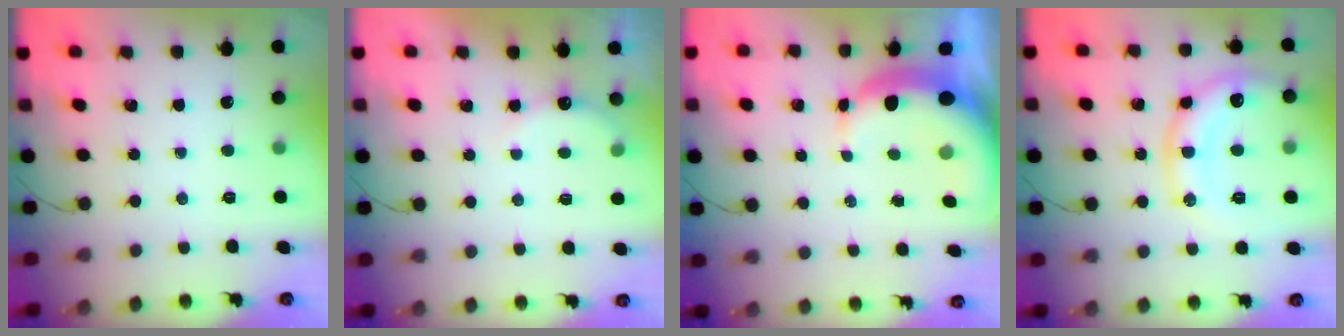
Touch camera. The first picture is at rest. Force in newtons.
{"total": 5.4, "press": 5.3, "slide": 0.9}
{"total": 8.5, "press": 8.4, "slide": 1.5}
{"total": 13.8, "press": 13.7, "slide": 1.5}